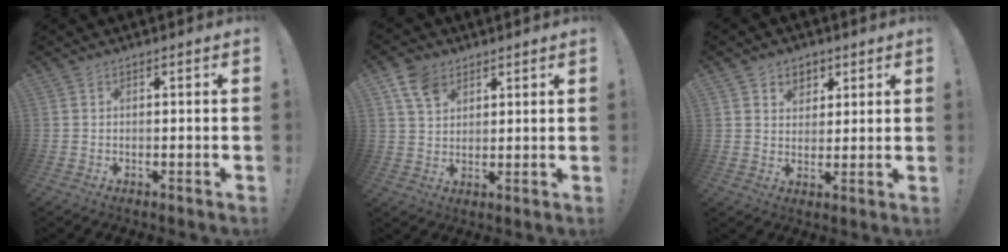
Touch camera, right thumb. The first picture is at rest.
{"total": 8.1, "force": [4.9, 5.3, 3.7], "torque": [-0.063, -0.016, 0.096]}
{"total": 5.7, "force": [2.8, 4.9, 0.8], "torque": [-0.008, -0.020, 0.055]}